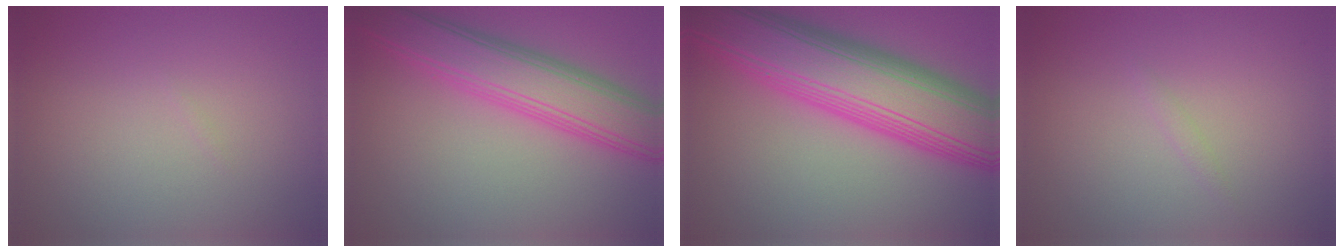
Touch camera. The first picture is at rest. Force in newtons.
{"total": 7.0, "press": 7.0, "slide": 0.1}
{"total": 12.2, "press": 12.2, "slide": 0.3}
{"total": 0.5, "press": 0.5, "slide": 0.0}